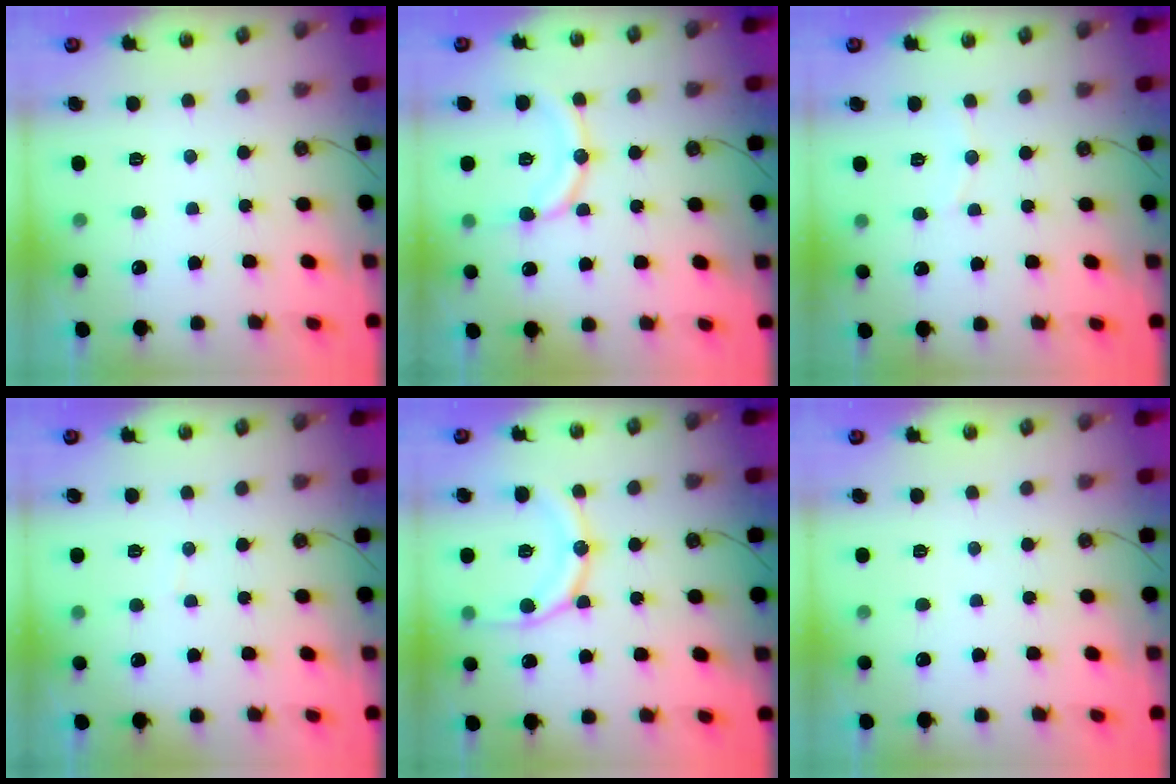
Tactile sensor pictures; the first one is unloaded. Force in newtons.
{"total": 13.2, "press": 13.0, "slide": 1.7}
{"total": 3.6, "press": 3.6, "slide": 0.2}
{"total": 2.6, "press": 2.6, "slide": 0.3}
{"total": 14.6, "press": 14.5, "slide": 1.6}
{"total": 0.0}